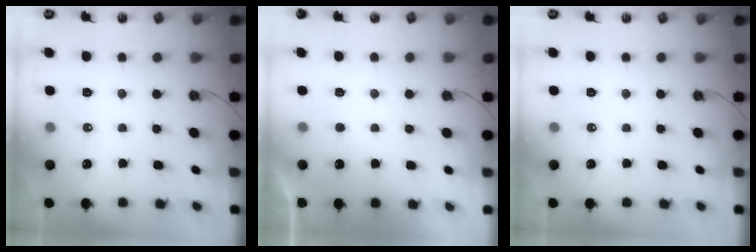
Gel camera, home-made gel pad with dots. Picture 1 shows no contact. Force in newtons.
{"total": 0.7, "press": 0.4, "slide": 0.5}
{"total": 0.0}